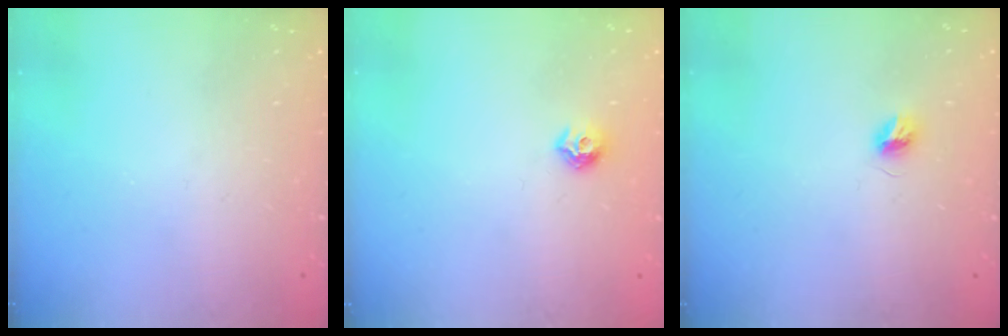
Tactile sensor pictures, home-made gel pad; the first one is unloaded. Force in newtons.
{"total": 6.9, "press": 6.8, "slide": 0.9}
{"total": 5.0, "press": 5.0, "slide": 0.6}